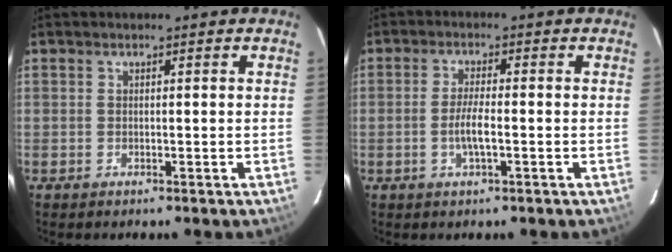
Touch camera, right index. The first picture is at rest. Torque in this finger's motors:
{"motor_torque": [0.77, -0.29, 0.36, 0.09]}